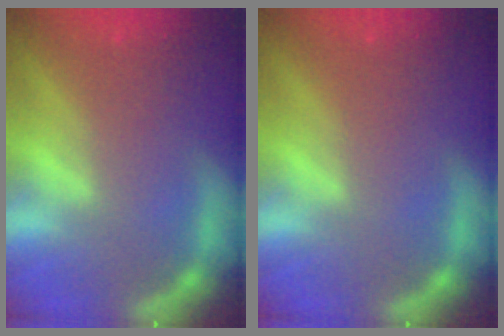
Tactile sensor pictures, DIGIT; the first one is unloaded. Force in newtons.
{"total": 0.0}